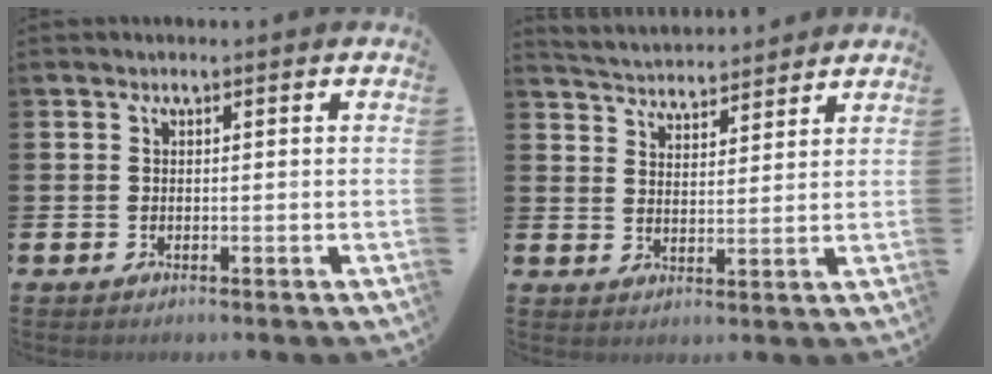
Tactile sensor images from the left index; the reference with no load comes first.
{"total": 4.5, "force": [4.5, 0.4, -0.4], "torque": [-0.006, -0.031, 0.079]}